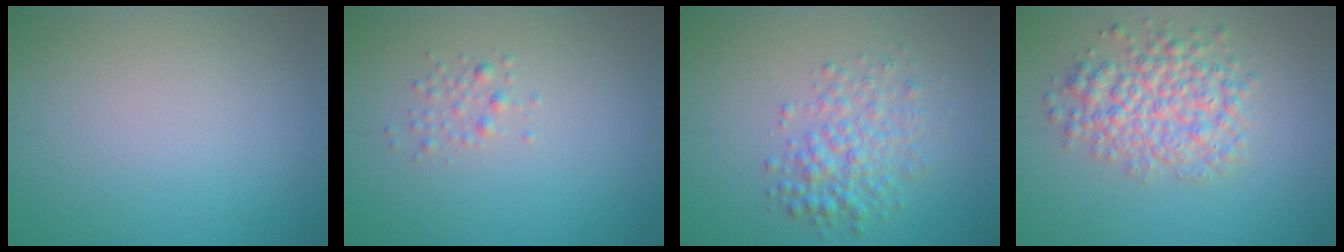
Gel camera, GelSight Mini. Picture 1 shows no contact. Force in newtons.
{"total": 1.2, "press": 1.2, "slide": 0.0}
{"total": 3.7, "press": 3.7, "slide": 0.0}
{"total": 5.1, "press": 5.1, "slide": 0.2}